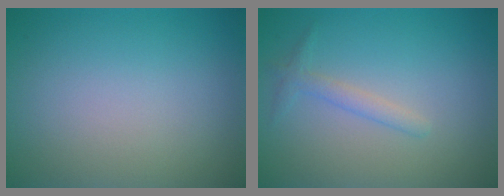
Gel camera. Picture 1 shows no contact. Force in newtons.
{"total": 1.4, "press": 1.4, "slide": 0.1}